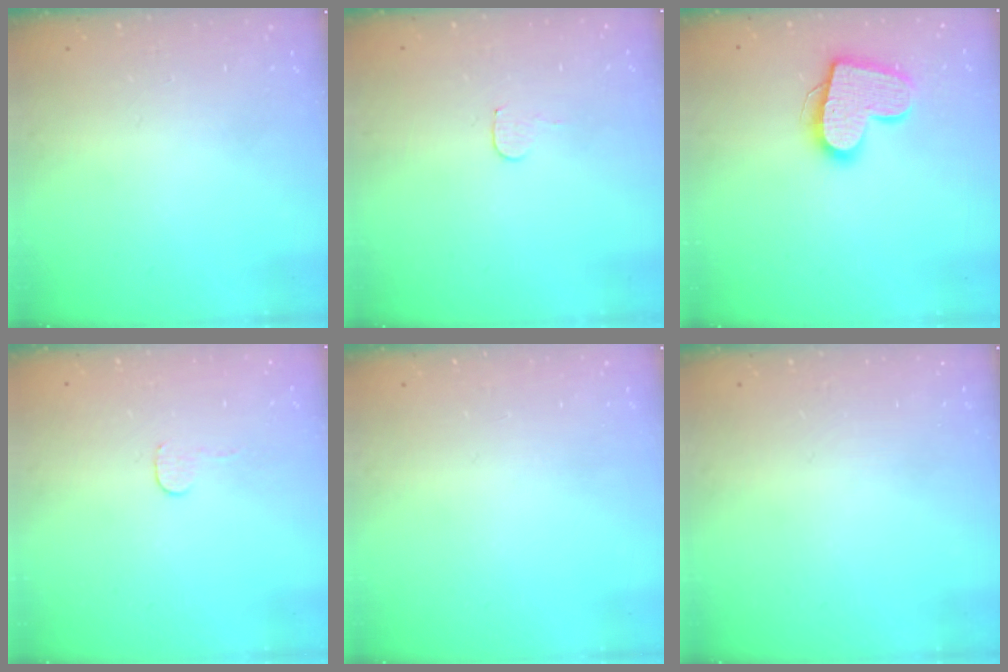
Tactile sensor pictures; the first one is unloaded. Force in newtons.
{"total": 3.7, "press": 3.7, "slide": 0.3}
{"total": 14.9, "press": 14.9, "slide": 1.0}
{"total": 2.7, "press": 2.7, "slide": 0.2}
{"total": 0.0}
{"total": 0.0}